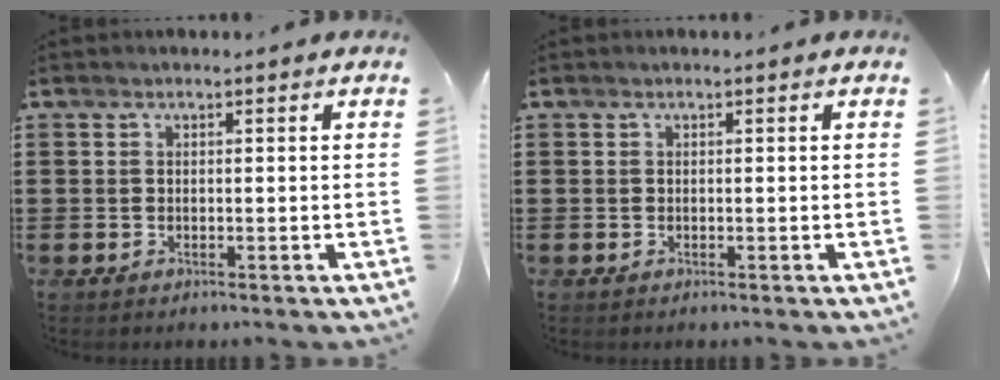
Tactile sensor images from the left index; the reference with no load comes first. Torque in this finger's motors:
{"motor_torque": [-0.01, -0.01, 0.00, 0.00]}